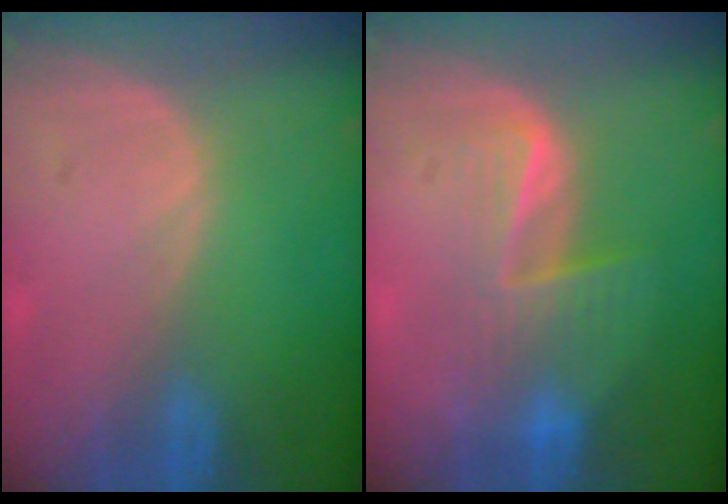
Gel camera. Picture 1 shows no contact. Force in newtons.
{"total": 6.6, "press": 6.2, "slide": 2.1}